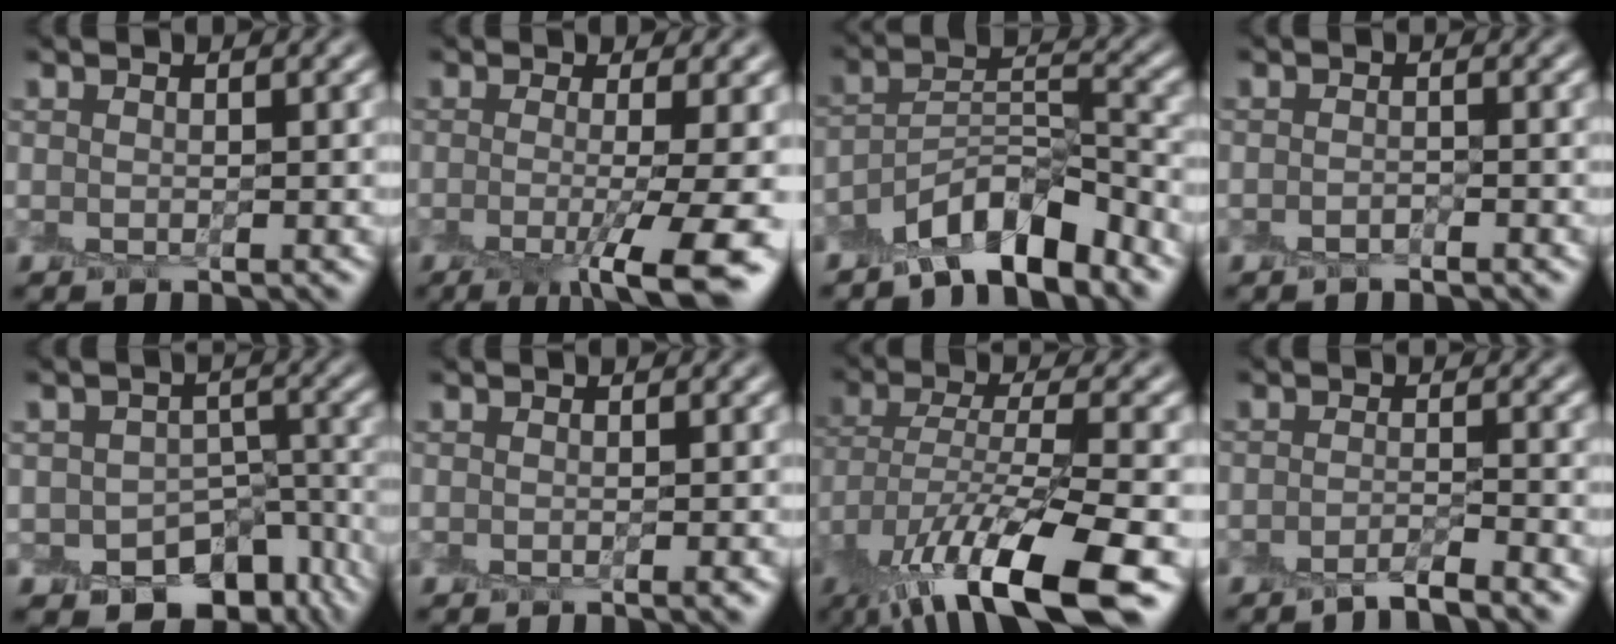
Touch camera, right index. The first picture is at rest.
{"total": 8.2, "force": [-2.1, 1.8, 7.7], "torque": [-0.098, -0.012, -0.030]}
{"total": 6.2, "force": [-4.9, 2.1, 3.2], "torque": [-0.047, 0.013, -0.091]}
{"total": 0.8, "force": [-0.8, 0.1, -0.1], "torque": [0.000, 0.002, -0.017]}
{"total": 8.0, "force": [-4.2, 5.8, 3.5], "torque": [-0.035, -0.014, -0.058]}
{"total": 1.0, "force": [-0.5, 0.2, 0.8], "torque": [-0.012, -0.004, -0.005]}
{"total": 10.9, "force": [-6.1, 3.3, 8.4], "torque": [-0.165, -0.015, -0.099]}
{"total": 2.3, "force": [-2.0, 0.1, 1.0], "torque": [-0.013, 0.000, -0.044]}